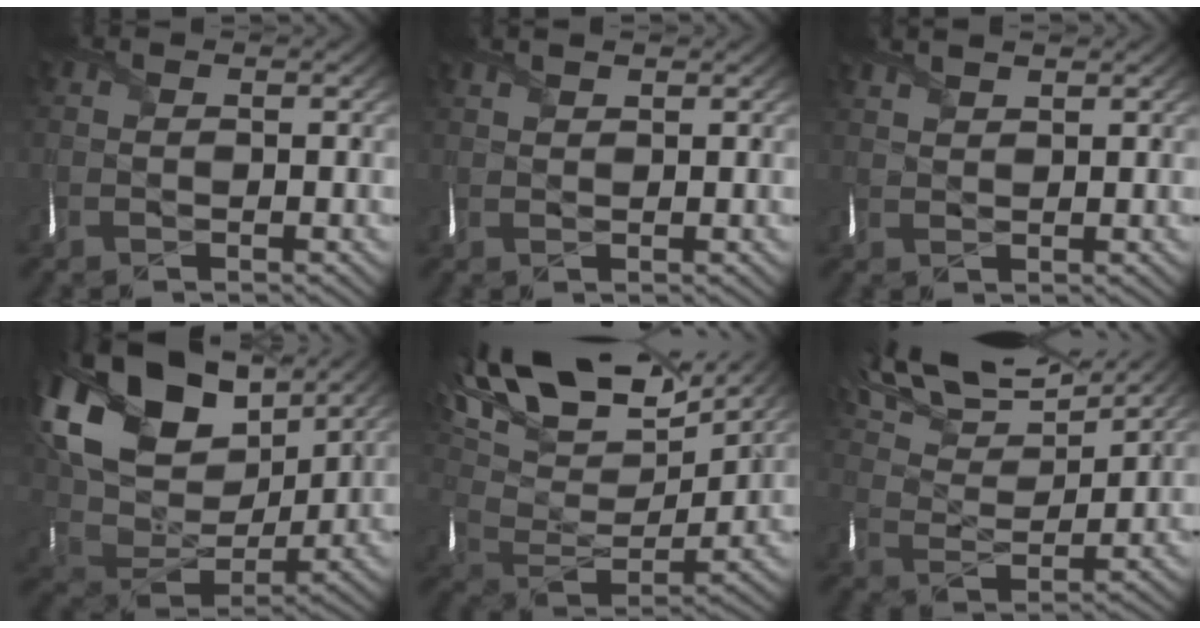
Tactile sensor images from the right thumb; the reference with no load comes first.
{"total": 1.9, "force": [1.7, 0.4, 0.8], "torque": [-0.023, 0.010, 0.035]}
{"total": 2.8, "force": [2.4, 0.7, 1.3], "torque": [-0.031, 0.007, 0.048]}
{"total": 19.8, "force": [9.3, 12.4, 12.3], "torque": [-0.297, 0.024, 0.184]}
{"total": 19.3, "force": [11.9, 8.5, 12.5], "torque": [-0.274, 0.033, 0.191]}
{"total": 14.7, "force": [11.8, 4.6, 7.6], "torque": [-0.196, 0.017, 0.180]}